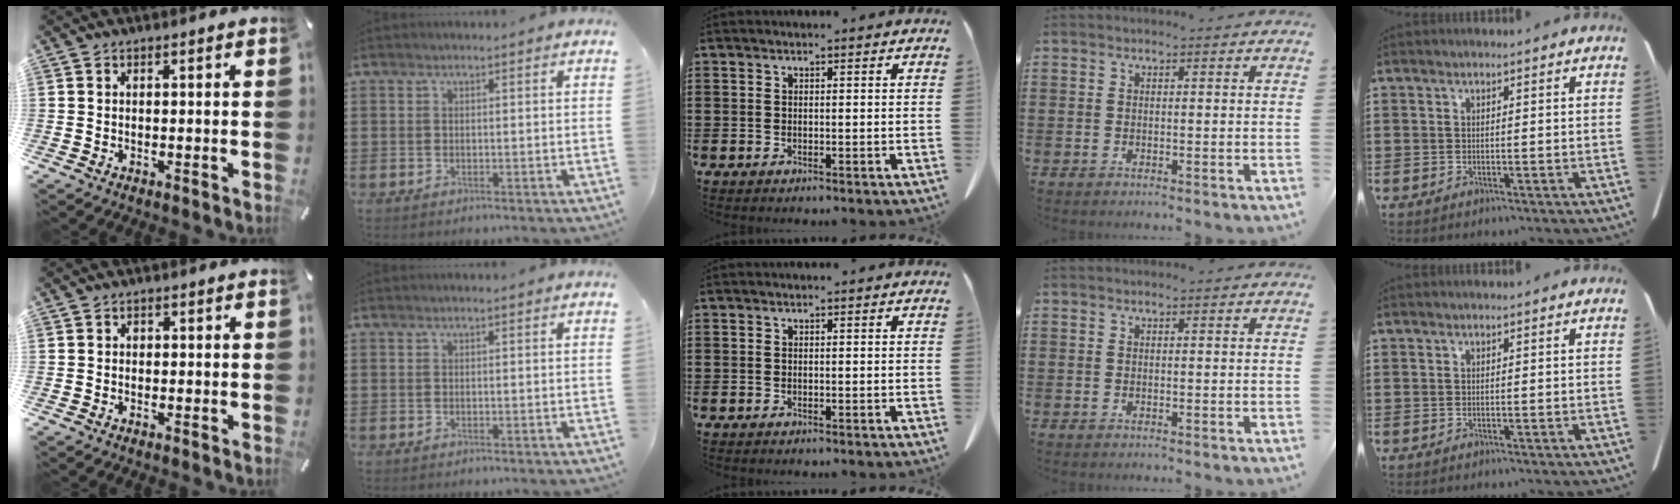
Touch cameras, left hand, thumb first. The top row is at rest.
{"thumb": {"total": 0.8, "force": [0.0, 0.7, 0.3], "torque": [-0.005, 0.005, -0.002]}}